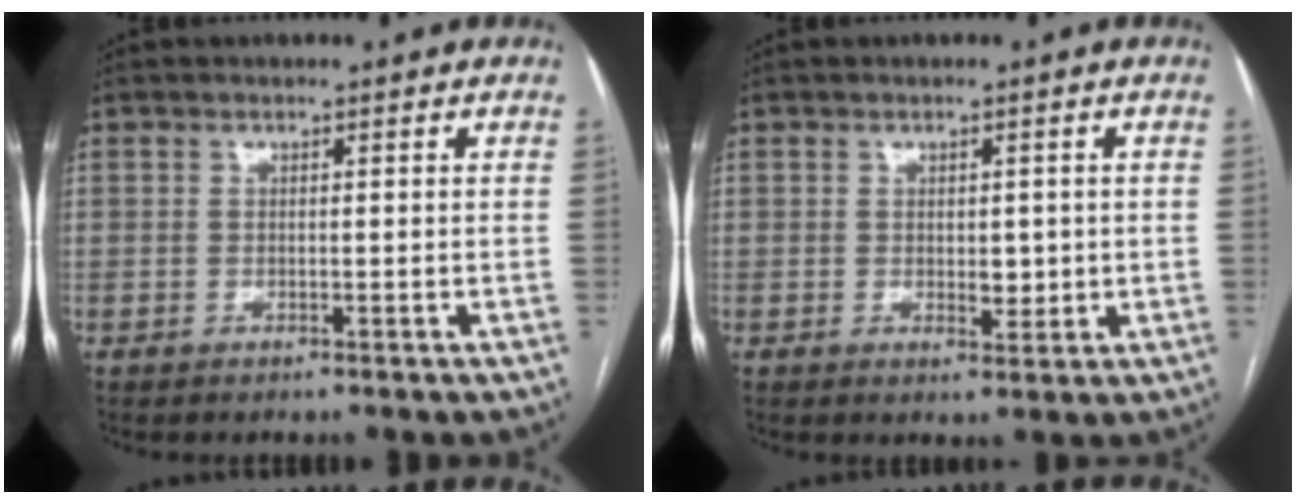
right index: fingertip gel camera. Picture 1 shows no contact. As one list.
[{"total": 2.8, "force": [0.1, 1.7, 2.2], "torque": [-0.026, -0.002, 0.009]}]